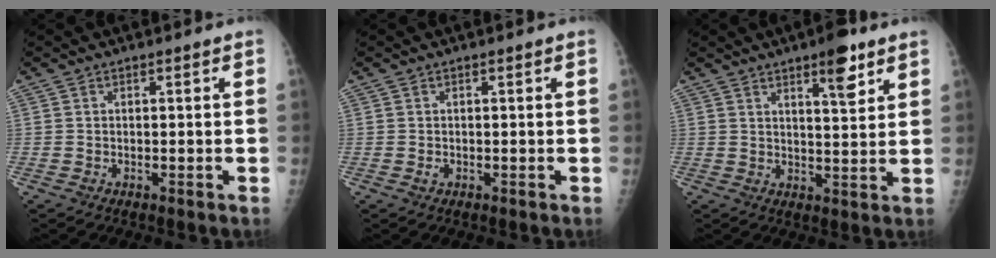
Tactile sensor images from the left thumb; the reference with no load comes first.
{"total": 0.8, "force": [-0.1, 0.6, 0.6], "torque": [-0.006, 0.000, 0.000]}
{"total": 7.4, "force": [4.5, 2.0, 5.5], "torque": [-0.069, -0.026, 0.063]}